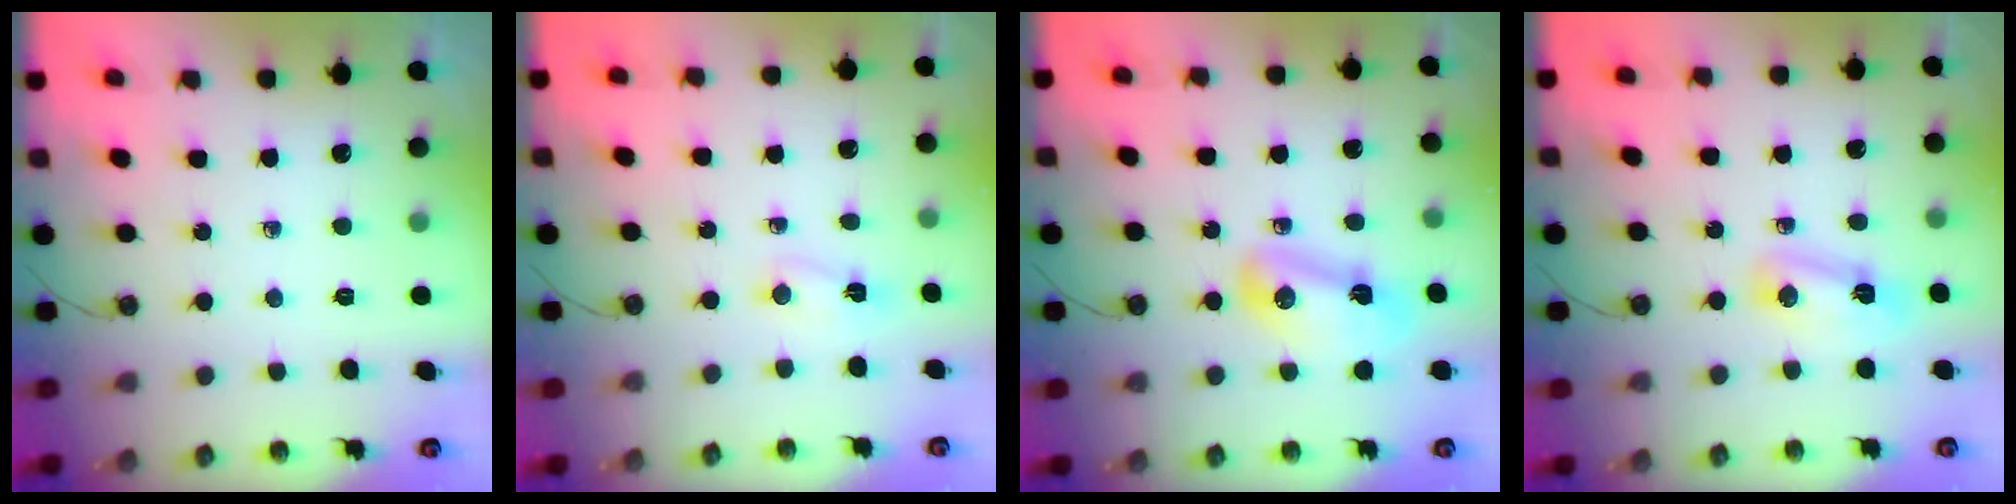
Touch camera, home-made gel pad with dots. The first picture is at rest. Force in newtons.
{"total": 2.6, "press": 2.6, "slide": 0.6}
{"total": 8.2, "press": 8.1, "slide": 0.9}
{"total": 5.2, "press": 5.1, "slide": 0.7}